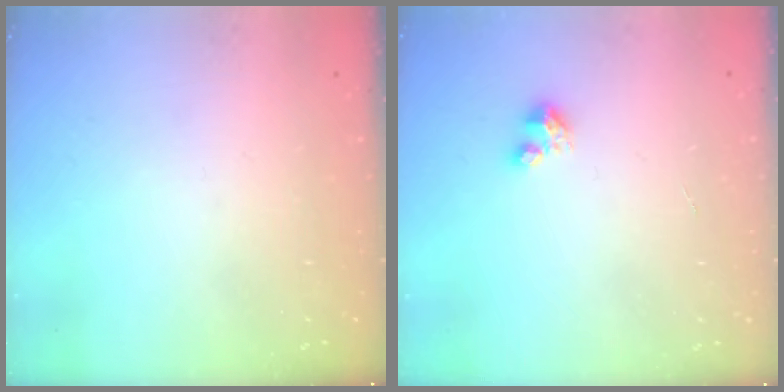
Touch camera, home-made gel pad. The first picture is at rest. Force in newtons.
{"total": 2.8, "press": 2.8, "slide": 0.3}